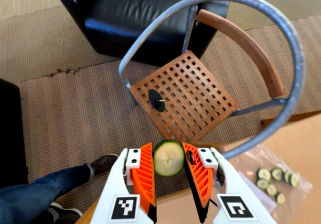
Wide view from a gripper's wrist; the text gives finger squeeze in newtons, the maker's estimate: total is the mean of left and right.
{"total": 7.3, "left": 7.1, "right": 7.5}